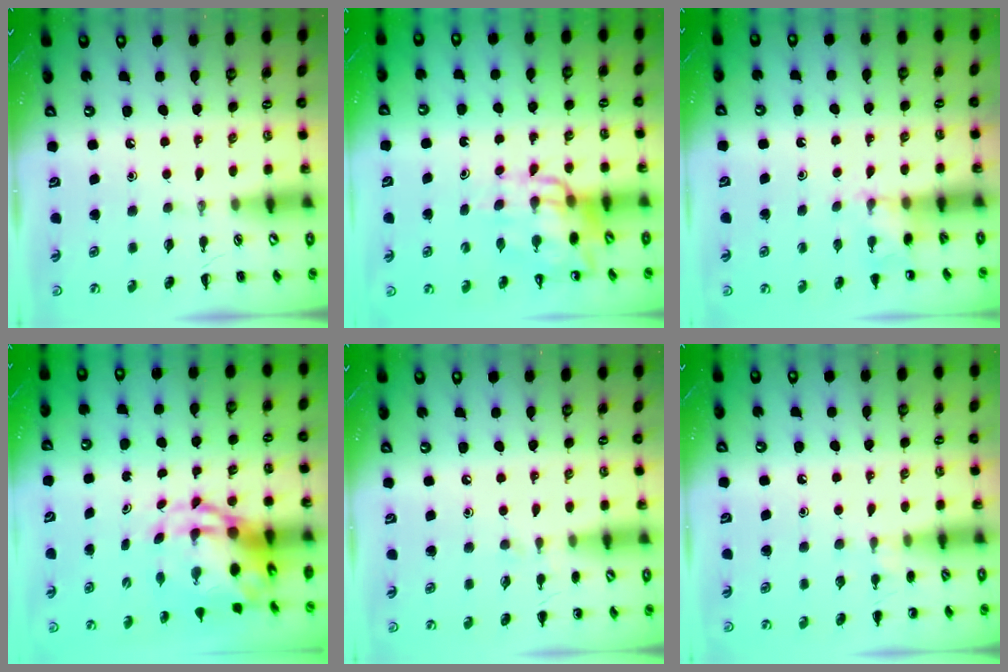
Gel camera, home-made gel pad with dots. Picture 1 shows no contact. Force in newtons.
{"total": 12.0, "press": 11.4, "slide": 3.8}
{"total": 3.7, "press": 3.5, "slide": 1.1}
{"total": 7.2, "press": 6.9, "slide": 2.1}
{"total": 5.0, "press": 4.7, "slide": 1.6}
{"total": 5.8, "press": 5.5, "slide": 1.9}